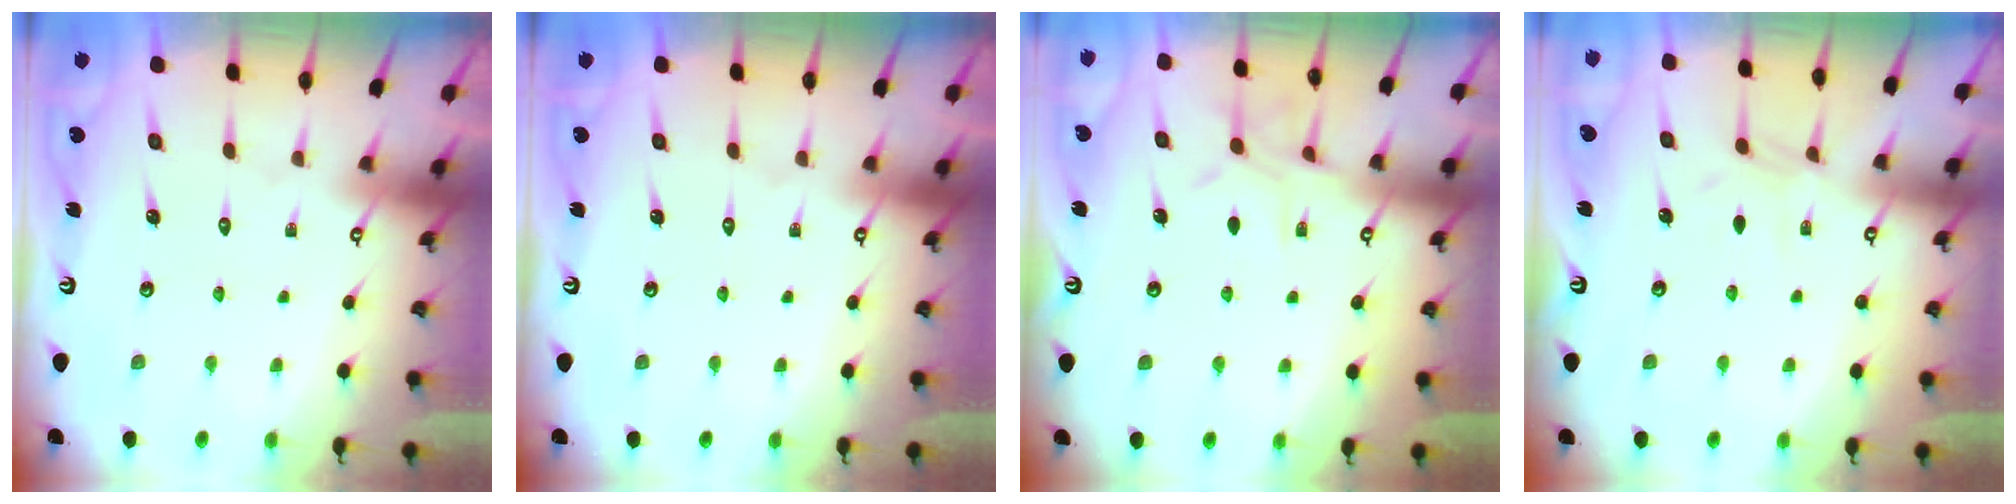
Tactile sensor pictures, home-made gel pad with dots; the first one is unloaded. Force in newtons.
{"total": 0.0}
{"total": 6.8, "press": 6.7, "slide": 0.7}
{"total": 4.9, "press": 4.9, "slide": 0.1}